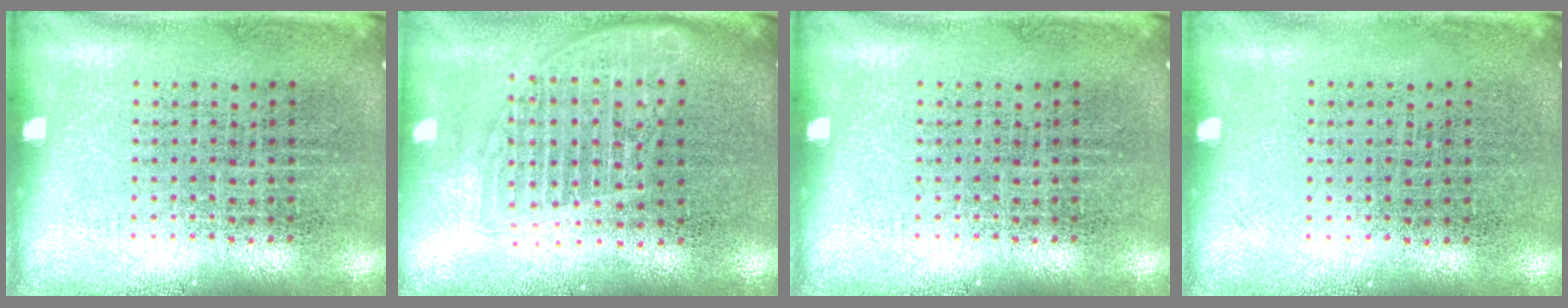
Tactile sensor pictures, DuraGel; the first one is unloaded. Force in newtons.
{"total": 1.6, "press": 1.4, "slide": 0.7}
{"total": 0.0}
{"total": 0.0}